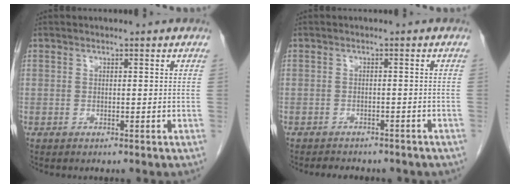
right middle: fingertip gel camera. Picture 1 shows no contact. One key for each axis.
{"total": 7.6, "fx": -6.5, "fy": 2.8, "fz": 2.8, "tx": -0.039, "ty": 0.006, "tz": -0.069}